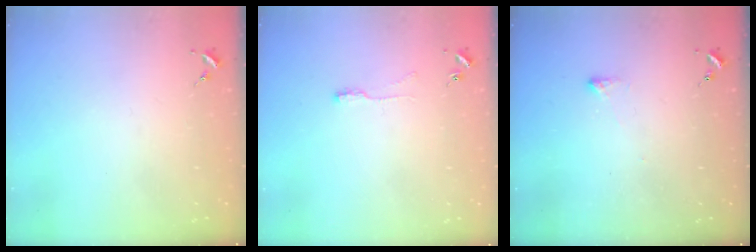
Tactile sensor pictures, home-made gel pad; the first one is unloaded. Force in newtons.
{"total": 5.1, "press": 5.0, "slide": 0.6}
{"total": 2.4, "press": 2.4, "slide": 0.5}